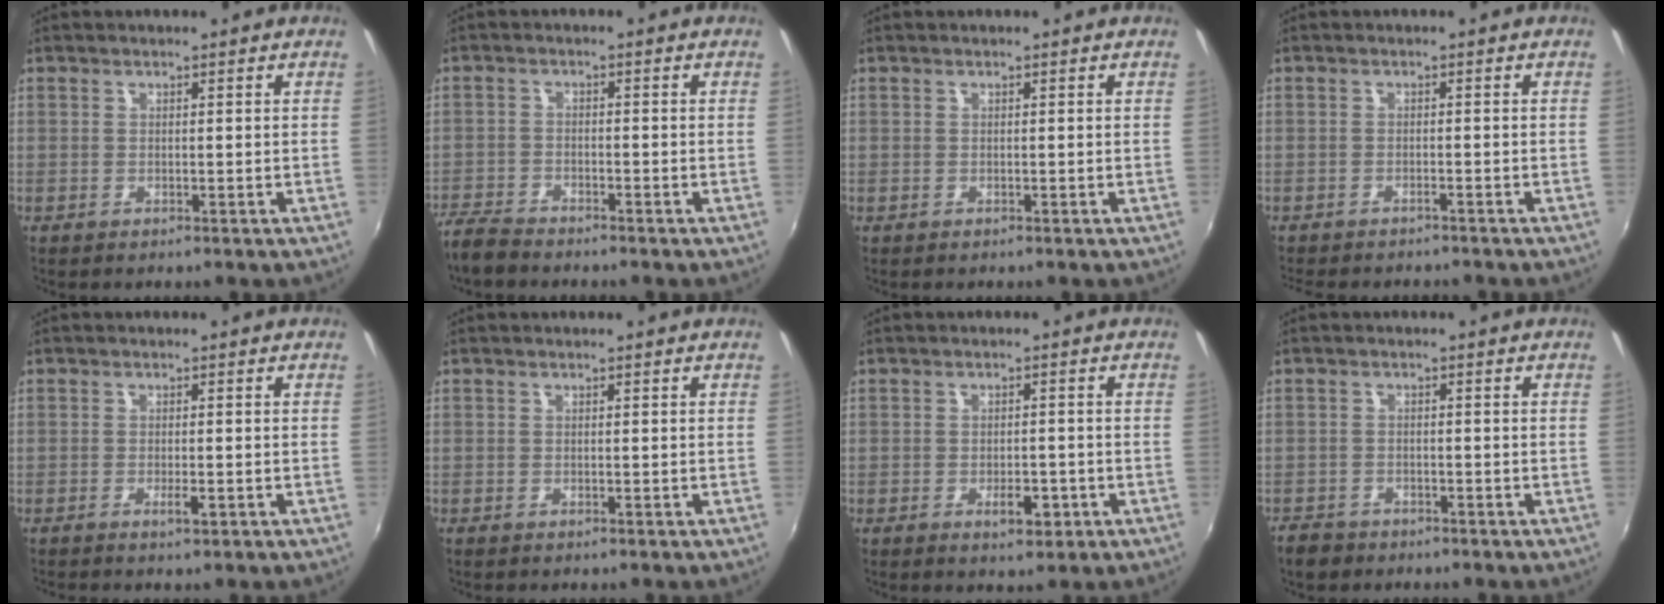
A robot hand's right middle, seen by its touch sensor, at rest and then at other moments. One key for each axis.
{"total": 5.1, "fx": -4.8, "fy": 0.9, "fz": 1.5, "tx": -0.048, "ty": -0.016, "tz": -0.097}
{"total": 0.0}
{"total": 4.7, "fx": -4.3, "fy": 0.9, "fz": 1.7, "tx": -0.048, "ty": -0.012, "tz": -0.065}
{"total": 1.5, "fx": -0.8, "fy": 0.1, "fz": 1.3, "tx": -0.026, "ty": 0.000, "tz": -0.012}
{"total": 0.0}
{"total": 3.7, "fx": -1.7, "fy": 1.7, "fz": 2.8, "tx": -0.051, "ty": -0.003, "tz": -0.019}
{"total": 4.0, "fx": -3.2, "fy": 2.2, "fz": 1.1, "tx": -0.041, "ty": -0.003, "tz": -0.057}